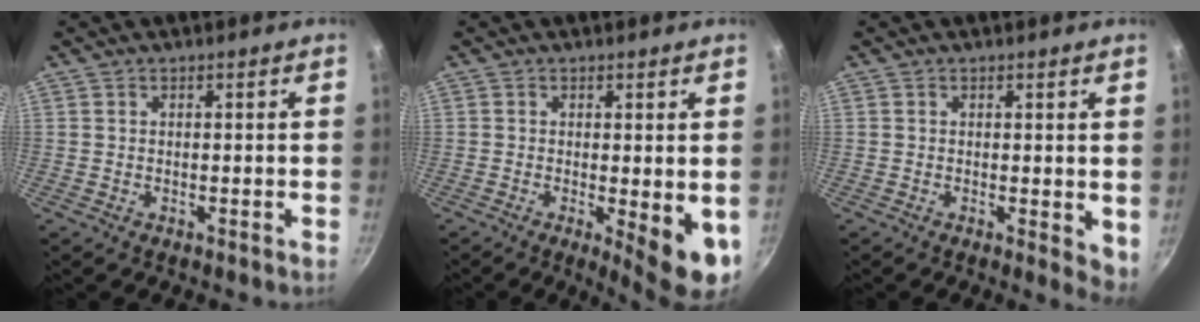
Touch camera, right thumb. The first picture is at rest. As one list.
[{"total": 8.0, "force": [-1.2, 2.1, 7.6], "torque": [-0.087, -0.009, -0.008]}, {"total": 3.8, "force": [0.2, 1.6, 3.4], "torque": [-0.039, -0.010, 0.003]}]